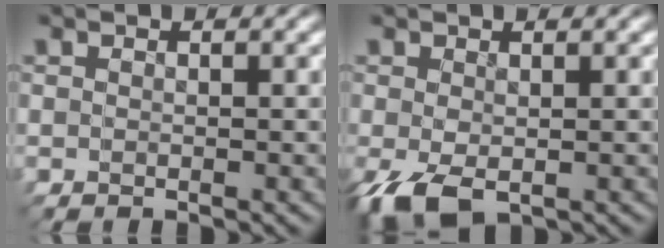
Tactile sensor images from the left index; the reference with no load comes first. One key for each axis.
{"total": 3.2, "fx": -2.1, "fy": 2.3, "fz": 0.8, "tx": -0.012, "ty": -0.020, "tz": -0.021}